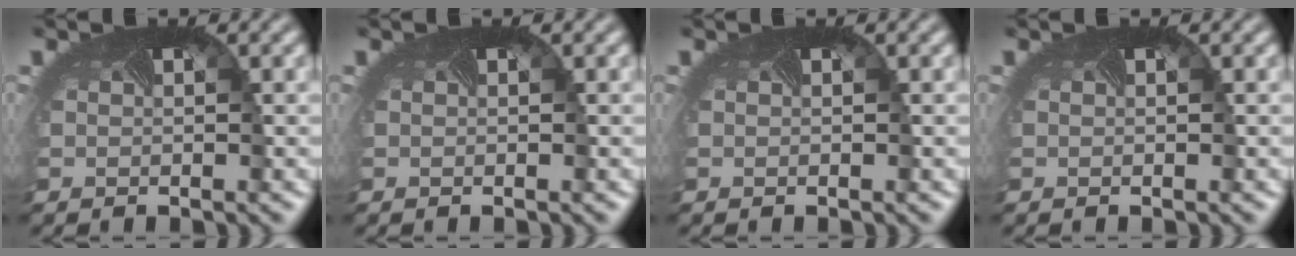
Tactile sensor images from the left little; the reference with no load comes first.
{"total": 0.0}
{"total": 0.0}
{"total": 0.0}